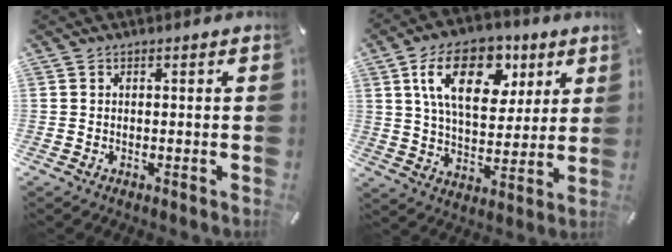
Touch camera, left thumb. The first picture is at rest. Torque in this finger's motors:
{"motor_torque": [1.81, 2.09, 1.47, -1.30, 0.62]}